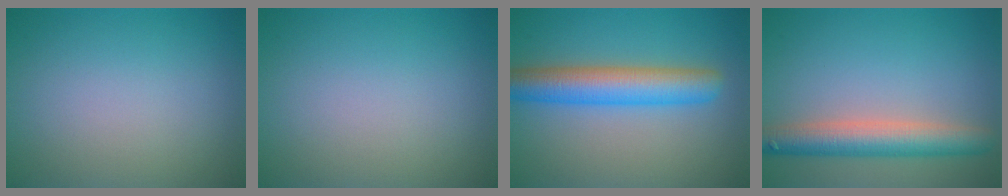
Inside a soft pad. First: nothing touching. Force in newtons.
{"total": 0.0}
{"total": 6.2, "press": 6.2, "slide": 0.2}
{"total": 5.4, "press": 5.4, "slide": 0.2}